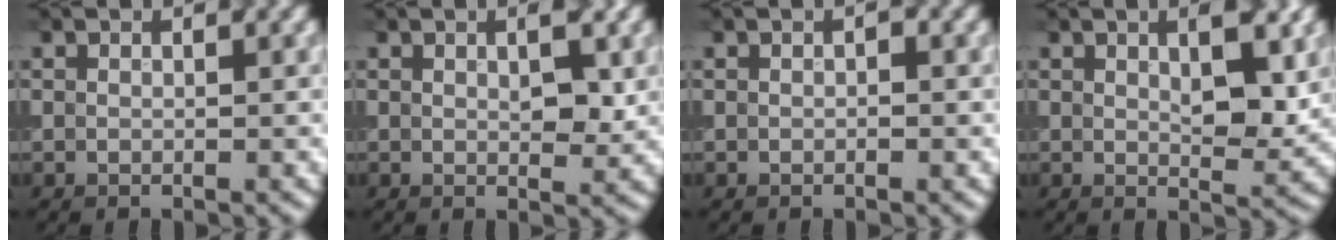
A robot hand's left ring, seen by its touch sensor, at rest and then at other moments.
{"total": 2.7, "force": [0.7, 0.9, 2.5], "torque": [-0.036, -0.004, 0.012]}
{"total": 0.5, "force": [0.0, 0.3, 0.4], "torque": [-0.004, -0.001, -0.002]}
{"total": 4.6, "force": [1.5, 1.5, 4.1], "torque": [-0.061, -0.003, 0.024]}